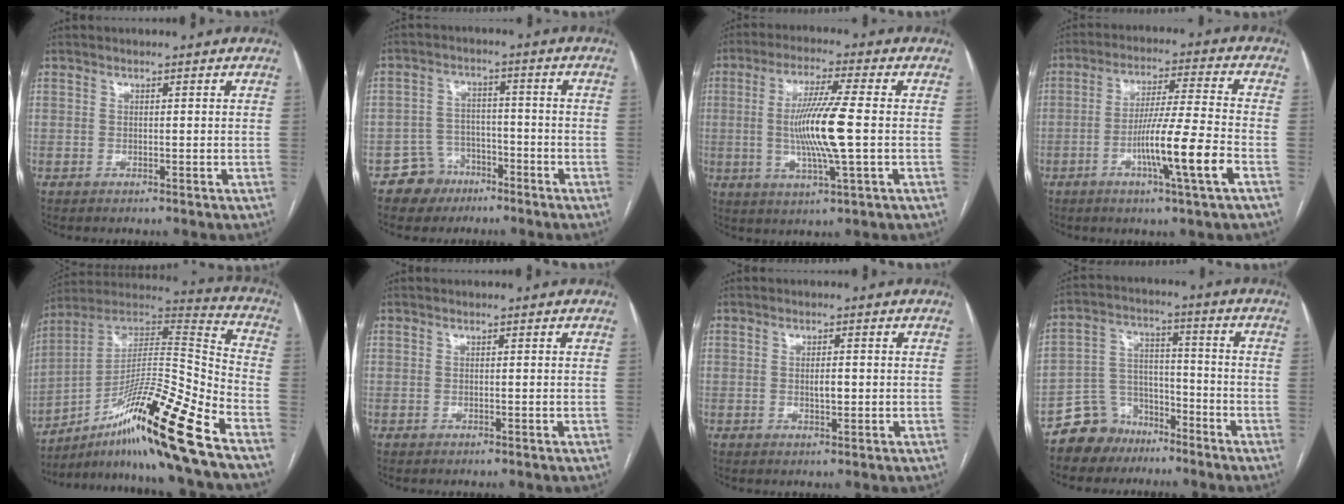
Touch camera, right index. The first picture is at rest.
{"total": 5.9, "force": [-3.7, 4.6, 0.2], "torque": [0.008, 0.014, -0.059]}
{"total": 11.0, "force": [-0.5, 0.0, 11.0], "torque": [-0.215, -0.006, -0.012]}
{"total": 11.5, "force": [-4.3, -0.9, 10.7], "torque": [-0.187, -0.009, -0.078]}
{"total": 21.8, "force": [-13.6, -0.7, 17.1], "torque": [-0.286, 0.005, -0.238]}
{"total": 0.0}
{"total": 2.0, "force": [-0.1, 0.6, 1.9], "torque": [-0.034, 0.001, -0.001]}
{"total": 8.6, "force": [-6.3, 5.8, 0.5], "torque": [-0.005, 0.035, -0.114]}